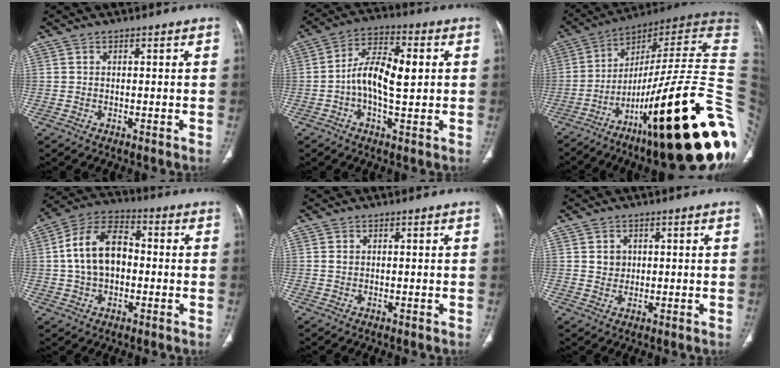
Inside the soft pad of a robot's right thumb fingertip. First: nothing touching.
{"total": 11.2, "force": [0.2, 5.1, 10.0], "torque": [-0.172, 0.022, -0.001]}
{"total": 36.6, "force": [-11.1, 7.0, 34.2], "torque": [-0.397, 0.072, -0.173]}
{"total": 13.0, "force": [0.1, 8.5, 9.8], "torque": [-0.169, 0.029, -0.006]}
{"total": 0.8, "force": [0.2, 0.6, 0.4], "torque": [-0.006, 0.000, 0.005]}
{"total": 2.6, "force": [0.7, 2.3, 0.9], "torque": [-0.003, -0.001, 0.016]}